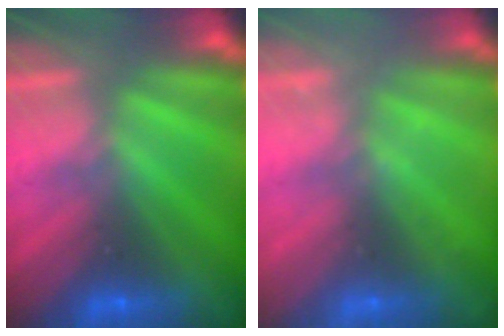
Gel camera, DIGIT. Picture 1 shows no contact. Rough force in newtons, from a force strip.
{"total": 2.1}